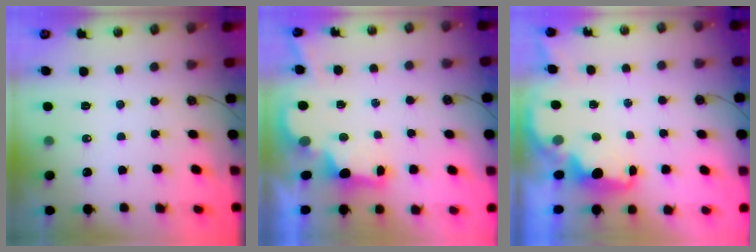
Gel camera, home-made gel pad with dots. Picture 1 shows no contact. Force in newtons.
{"total": 2.5, "press": 2.4, "slide": 0.7}
{"total": 2.3, "press": 2.1, "slide": 0.8}